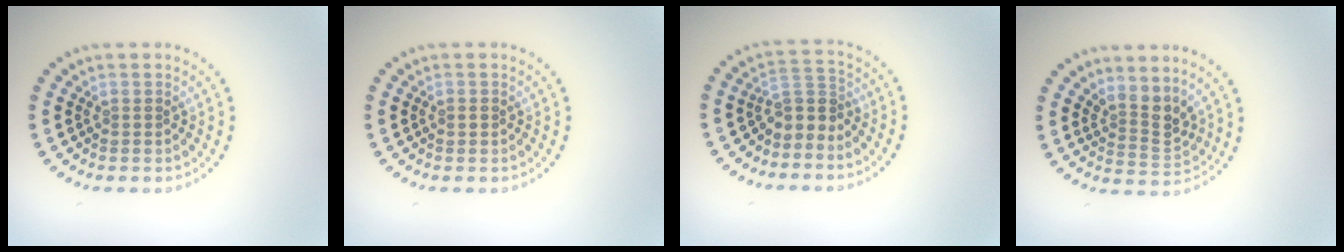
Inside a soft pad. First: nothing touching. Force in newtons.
{"total": 0.9, "press": 0.9, "slide": 0.2}
{"total": 2.6, "press": 2.0, "slide": 1.7}
{"total": 2.8, "press": 2.0, "slide": 2.0}